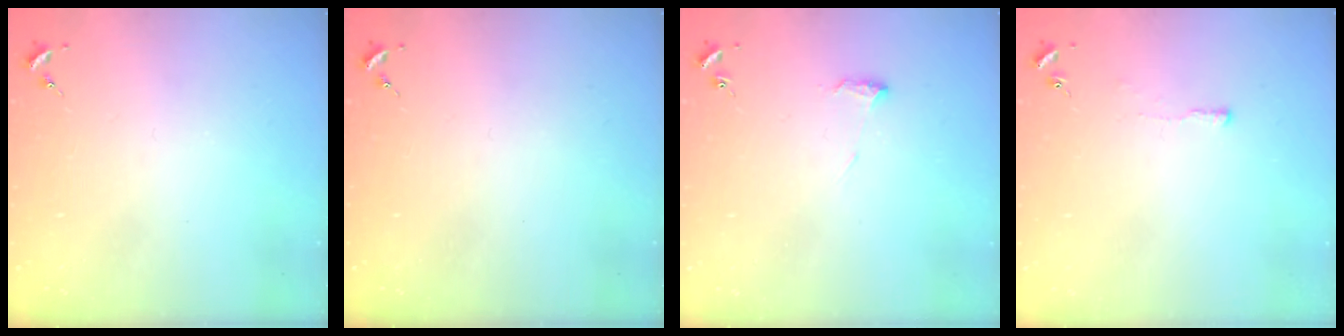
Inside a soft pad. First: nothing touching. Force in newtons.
{"total": 0.0}
{"total": 5.8, "press": 5.7, "slide": 0.8}
{"total": 3.3, "press": 3.2, "slide": 0.6}